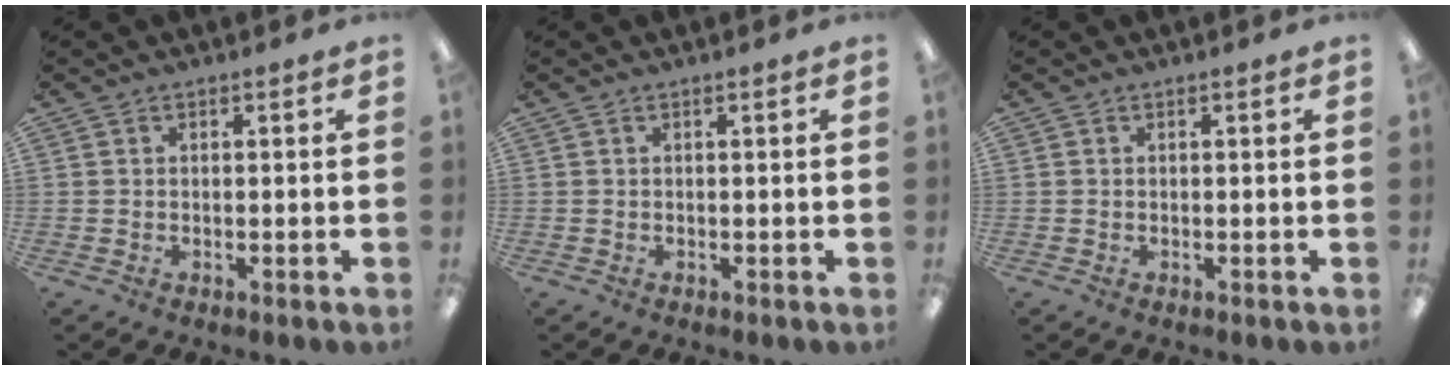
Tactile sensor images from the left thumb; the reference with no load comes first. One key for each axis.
{"total": 0.0}
{"total": 0.0}